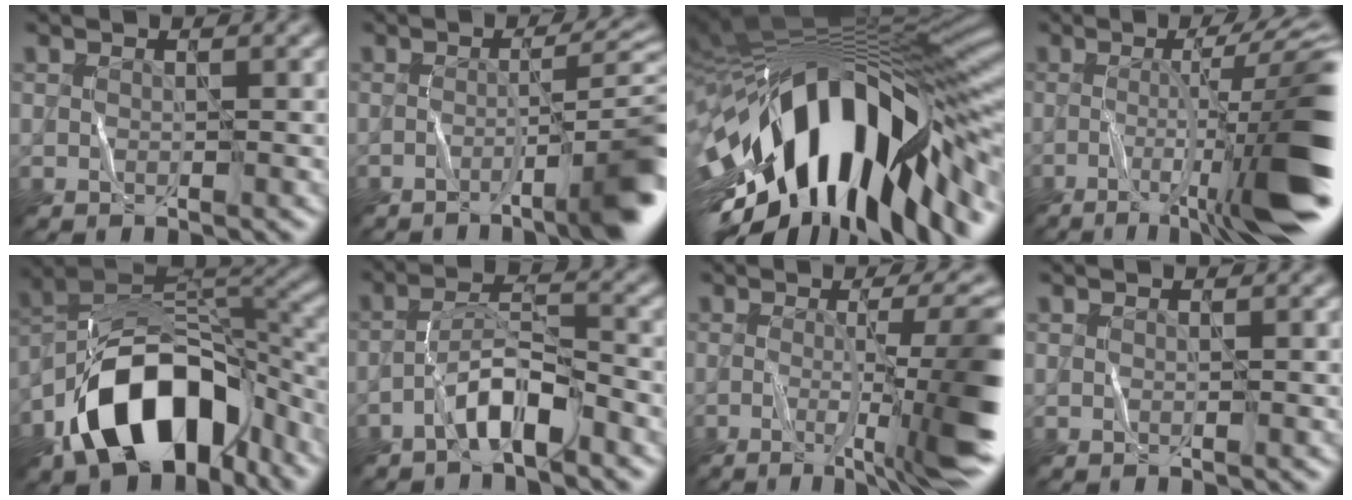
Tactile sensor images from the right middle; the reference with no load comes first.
{"total": 7.2, "force": [-3.2, 1.2, 6.3], "torque": [-0.075, 0.014, -0.049]}
{"total": 17.5, "force": [-5.8, 7.6, 14.6], "torque": [-0.235, 0.011, -0.105]}
{"total": 13.5, "force": [-3.1, 2.4, 12.9], "torque": [-0.171, 0.007, -0.049]}
{"total": 13.0, "force": [-7.2, 7.4, 7.9], "torque": [-0.124, 0.002, -0.132]}
{"total": 4.4, "force": [-3.0, 1.1, 3.0], "torque": [-0.051, 0.021, -0.059]}
{"total": 9.1, "force": [-1.5, 1.6, 8.8], "torque": [-0.115, -0.001, -0.024]}
{"total": 0.0}